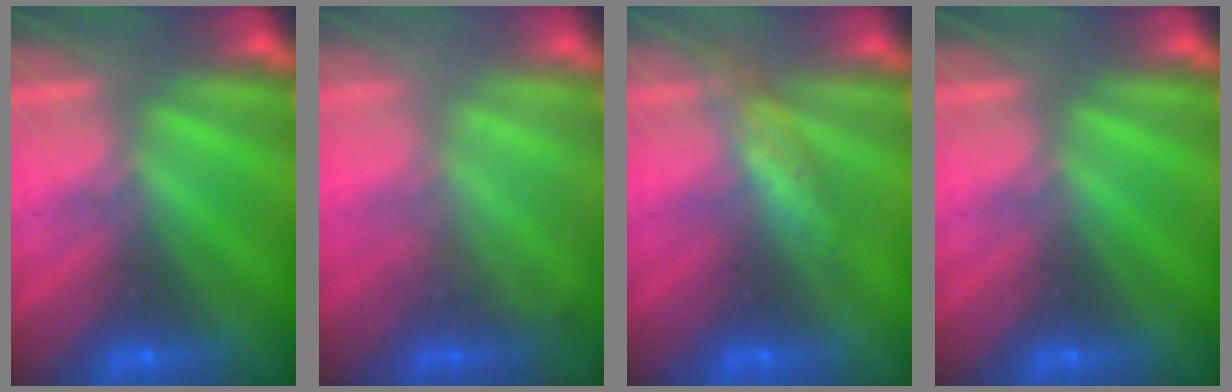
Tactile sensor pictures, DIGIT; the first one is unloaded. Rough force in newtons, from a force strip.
{"total": 2.2}
{"total": 2.7}
{"total": 0.0}